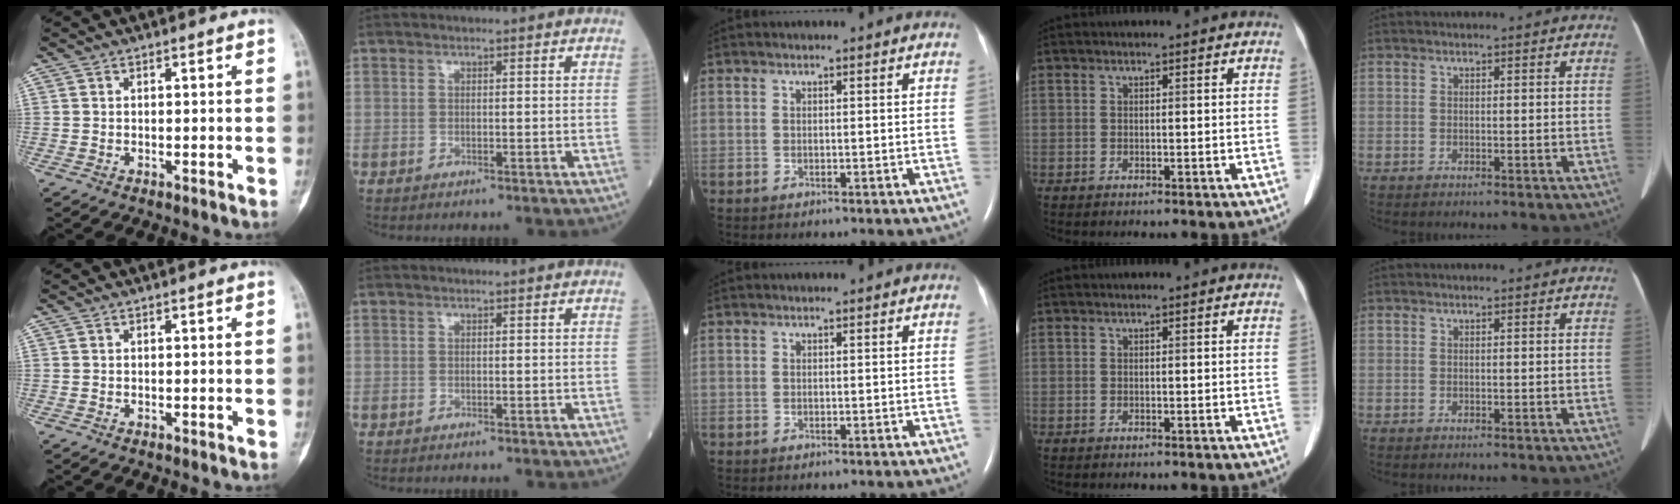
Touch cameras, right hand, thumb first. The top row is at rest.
{}